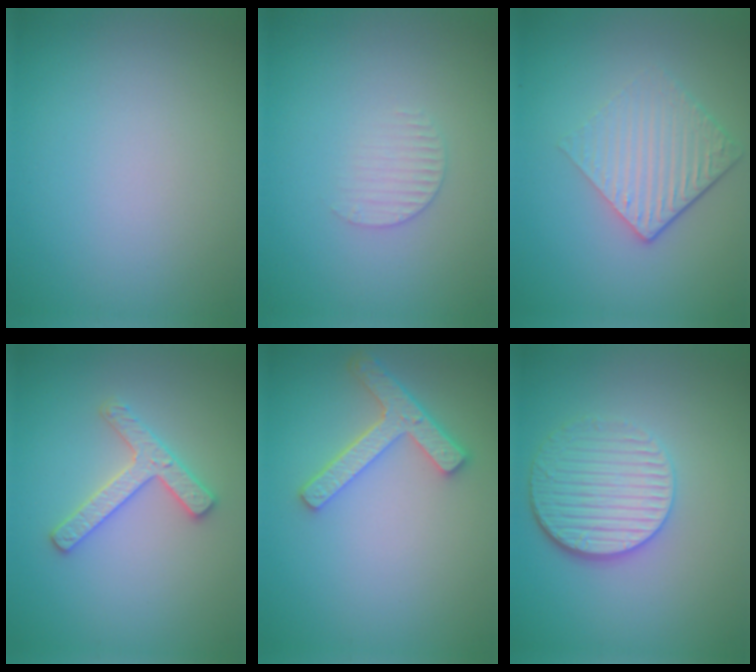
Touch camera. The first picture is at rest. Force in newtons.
{"total": 1.5, "press": 1.5, "slide": 0.4}
{"total": 4.3, "press": 2.8, "slide": 3.2}
{"total": 2.7, "press": 2.6, "slide": 0.5}
{"total": 4.3, "press": 3.4, "slide": 2.6}
{"total": 4.8, "press": 3.9, "slide": 2.8}